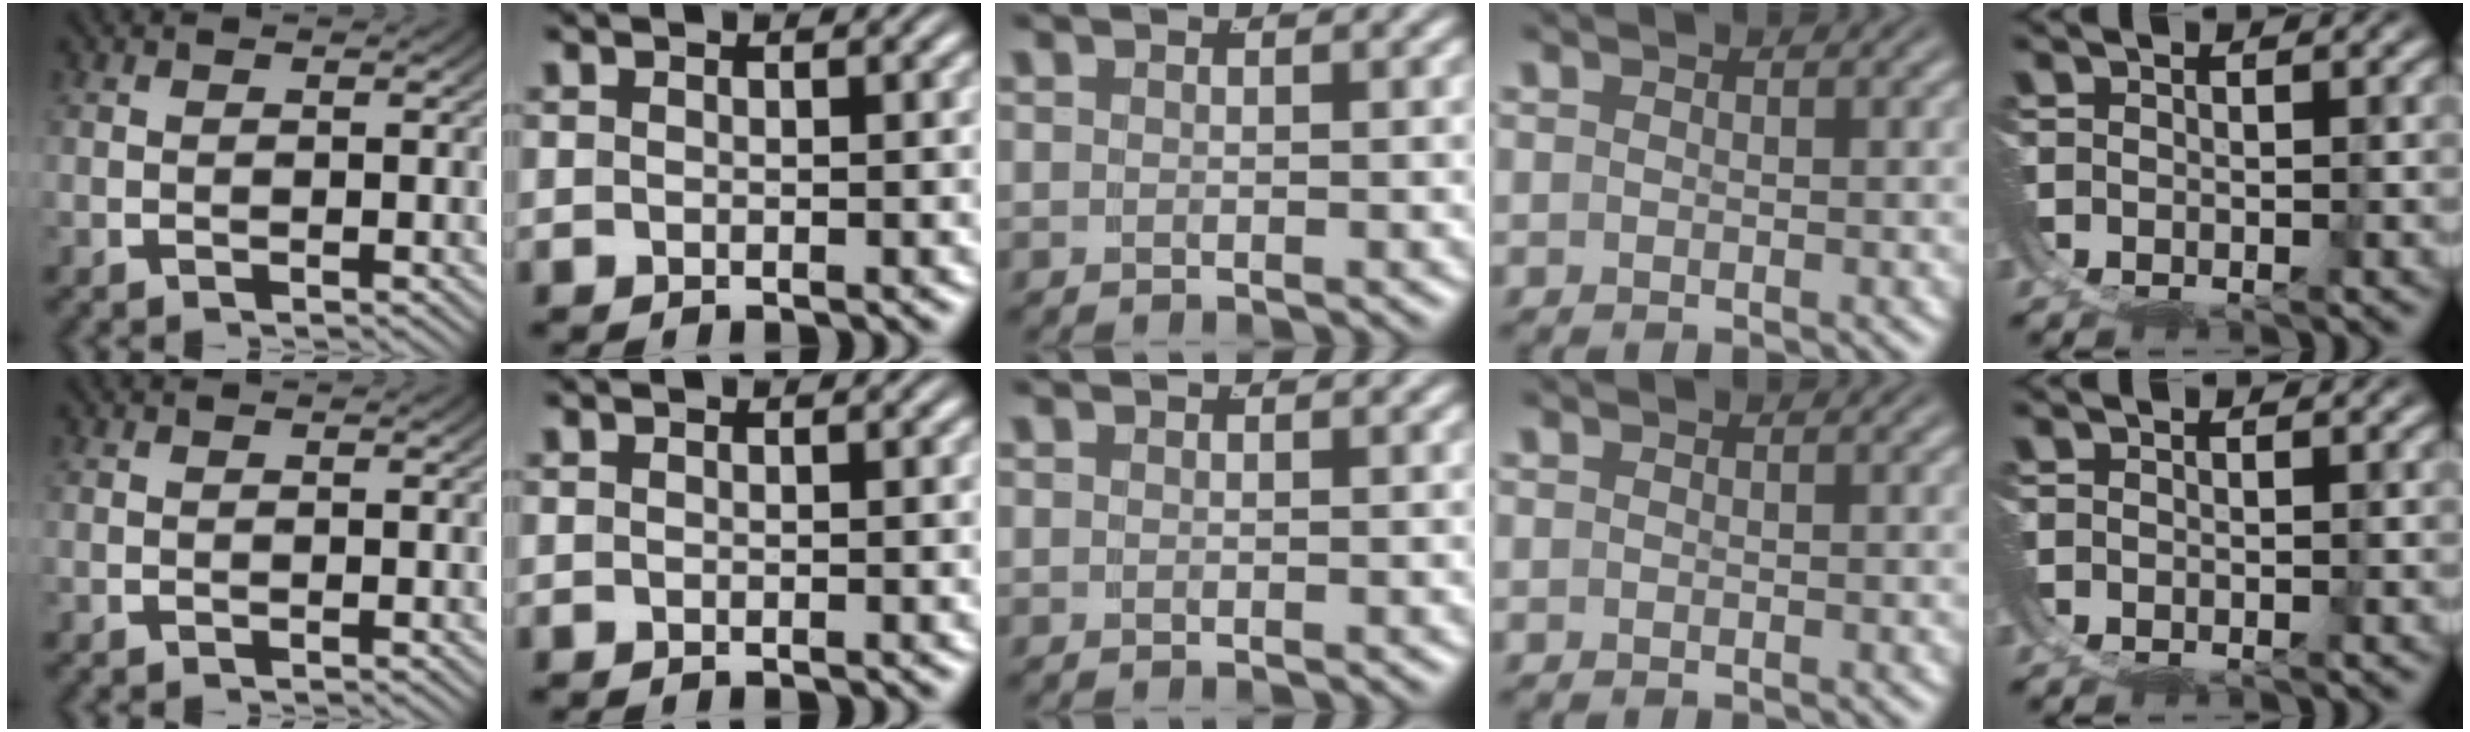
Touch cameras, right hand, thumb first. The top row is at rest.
{}